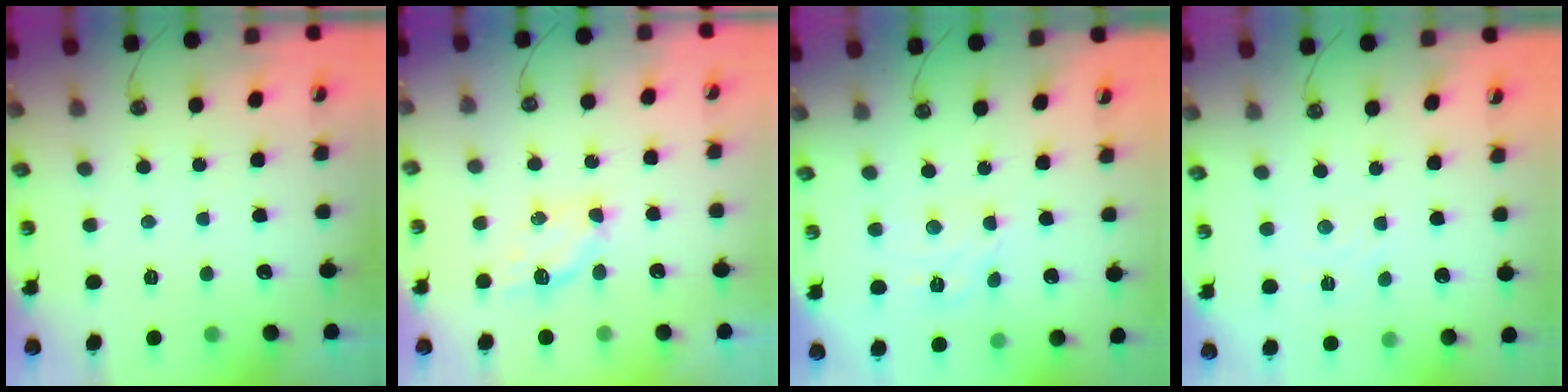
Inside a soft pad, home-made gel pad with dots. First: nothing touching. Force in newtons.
{"total": 4.3, "press": 4.2, "slide": 0.6}
{"total": 6.1, "press": 6.1, "slide": 0.3}
{"total": 2.8, "press": 2.7, "slide": 0.5}